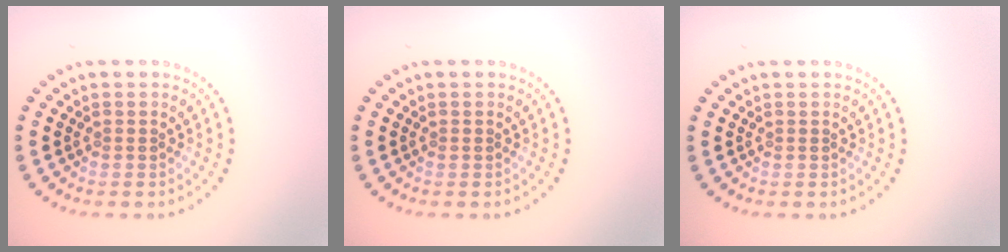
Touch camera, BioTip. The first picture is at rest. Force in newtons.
{"total": 0.0}
{"total": 0.0}